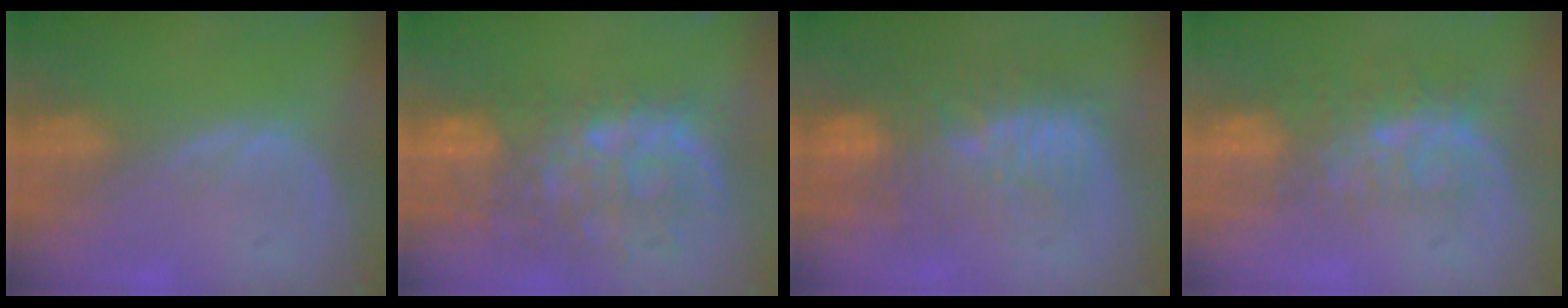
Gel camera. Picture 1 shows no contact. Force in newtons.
{"total": 11.1, "press": 9.7, "slide": 5.4}
{"total": 11.4, "press": 9.9, "slide": 5.6}
{"total": 8.3, "press": 6.9, "slide": 4.7}